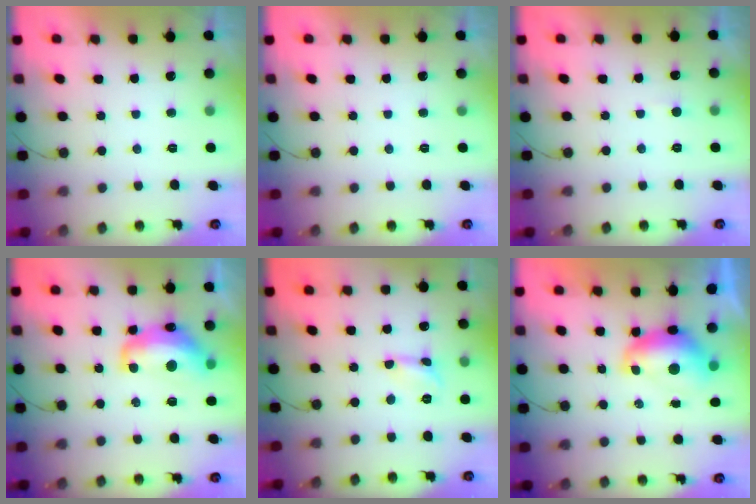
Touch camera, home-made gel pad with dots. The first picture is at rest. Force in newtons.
{"total": 0.0}
{"total": 2.9, "press": 2.9, "slide": 0.3}
{"total": 13.4, "press": 13.4, "slide": 1.0}
{"total": 2.8, "press": 2.7, "slide": 0.3}
{"total": 8.0, "press": 7.9, "slide": 0.9}